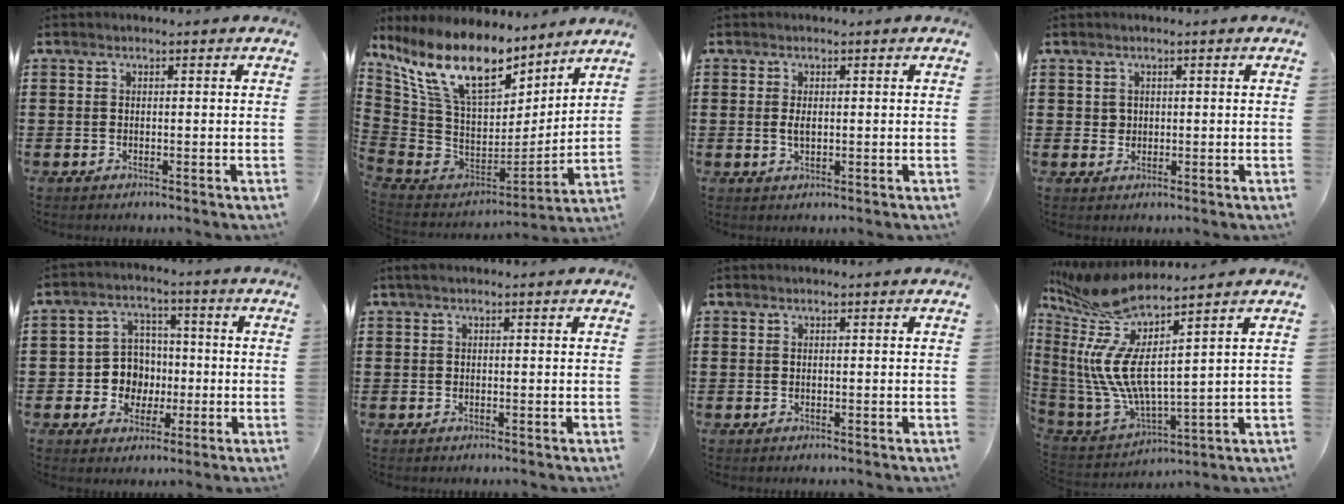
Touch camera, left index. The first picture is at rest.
{"total": 14.7, "force": [9.1, 6.1, 9.8], "torque": [-0.235, -0.052, 0.162]}
{"total": 1.9, "force": [0.1, 0.8, 1.7], "torque": [-0.041, -0.002, -0.002]}
{"total": 1.2, "force": [0.5, 1.1, 0.3], "torque": [-0.009, 0.005, 0.009]}
{"total": 6.7, "force": [-0.8, 6.3, 2.1], "torque": [-0.061, 0.019, -0.011]}
{"total": 0.6, "force": [0.0, 0.1, 0.6], "torque": [-0.010, -0.001, 0.000]}
{"total": 0.0}
{"total": 10.1, "force": [4.8, 2.4, 8.5], "torque": [-0.224, -0.069, 0.066]}